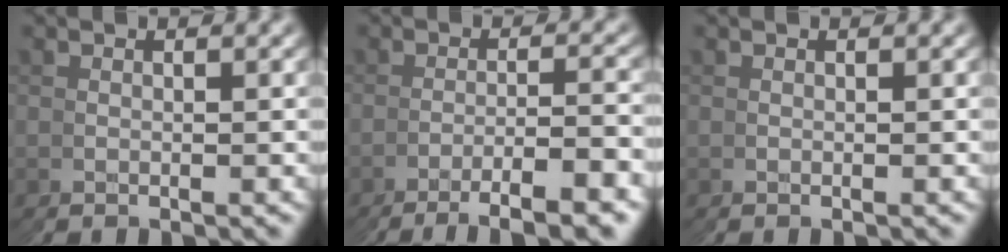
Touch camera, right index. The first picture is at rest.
{"total": 5.3, "force": [-4.1, -1.9, 2.7], "torque": [-0.039, 0.010, -0.074]}
{"total": 0.0}